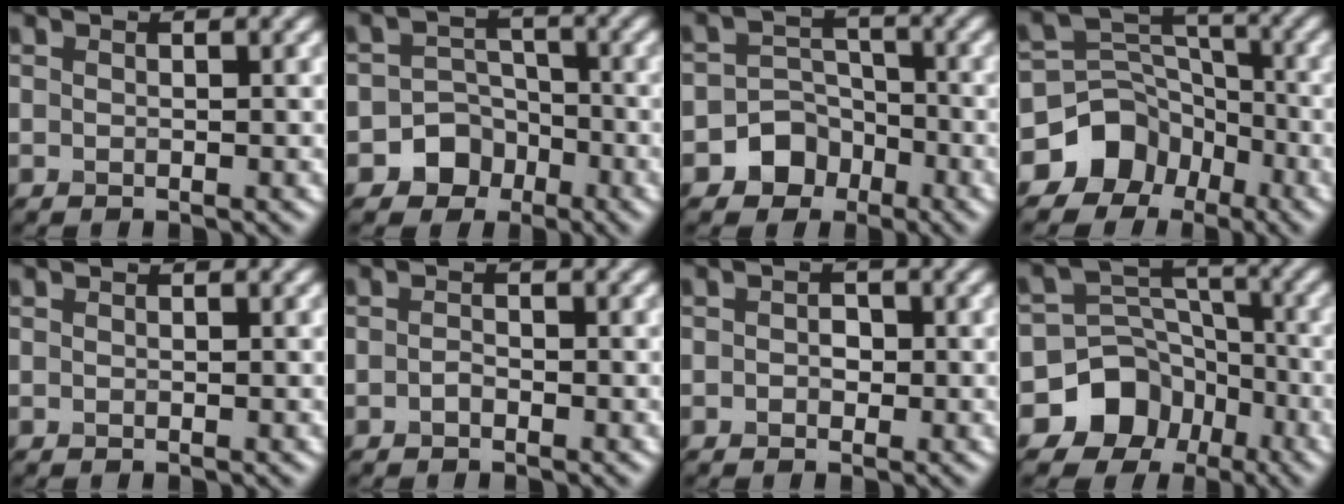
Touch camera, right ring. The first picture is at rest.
{"total": 4.9, "force": [-2.6, 4.1, 0.8], "torque": [0.022, 0.001, -0.062]}
{"total": 4.5, "force": [-2.5, 3.6, 0.8], "torque": [0.021, 0.007, -0.056]}
{"total": 8.1, "force": [-5.1, 6.2, 1.4], "torque": [-0.010, 0.016, -0.100]}
{"total": 0.0}
{"total": 0.7, "force": [-0.4, 0.4, 0.4], "torque": [-0.009, 0.000, -0.008]}
{"total": 1.2, "force": [-0.1, 0.9, 0.7], "torque": [-0.008, -0.003, -0.005]}
{"total": 9.7, "force": [-5.6, 7.8, 1.6], "torque": [-0.007, 0.003, -0.115]}